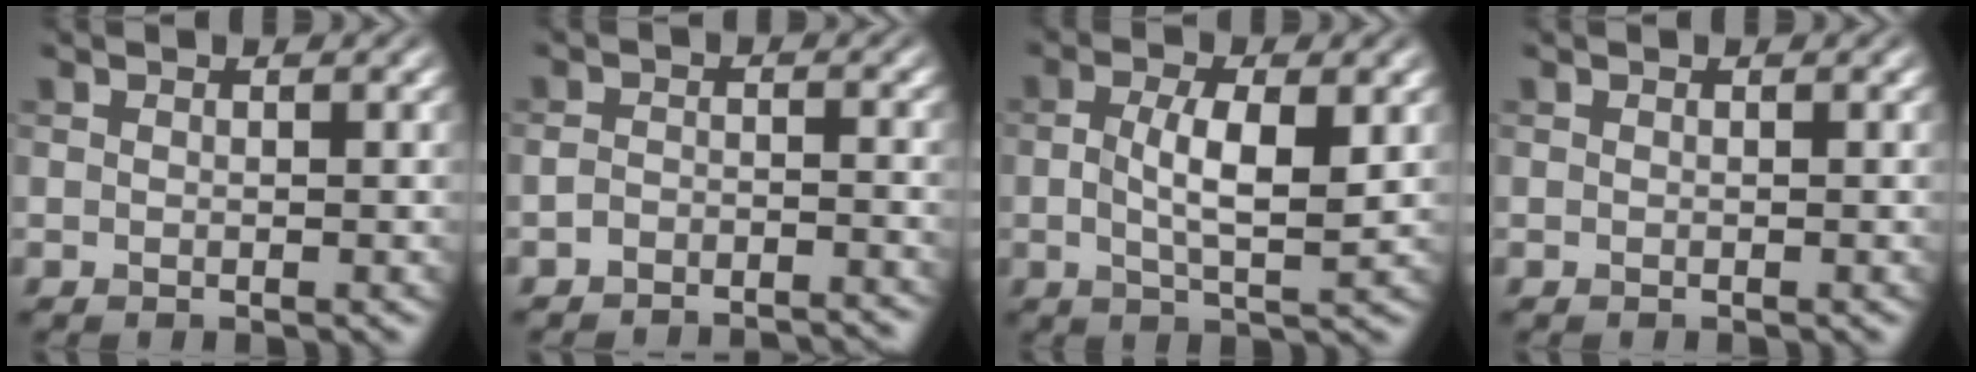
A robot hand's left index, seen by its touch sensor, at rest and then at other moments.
{"total": 3.8, "force": [-3.8, 0.6, 0.5], "torque": [-0.009, -0.005, -0.061]}
{"total": 4.4, "force": [0.2, 1.3, 4.1], "torque": [-0.083, -0.002, 0.005]}
{"total": 0.0}